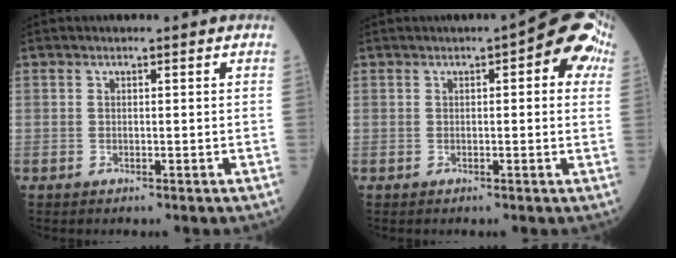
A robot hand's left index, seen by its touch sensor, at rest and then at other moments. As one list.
[{"total": 7.8, "force": [3.0, 2.3, 6.8], "torque": [-0.066, 0.021, 0.026]}]